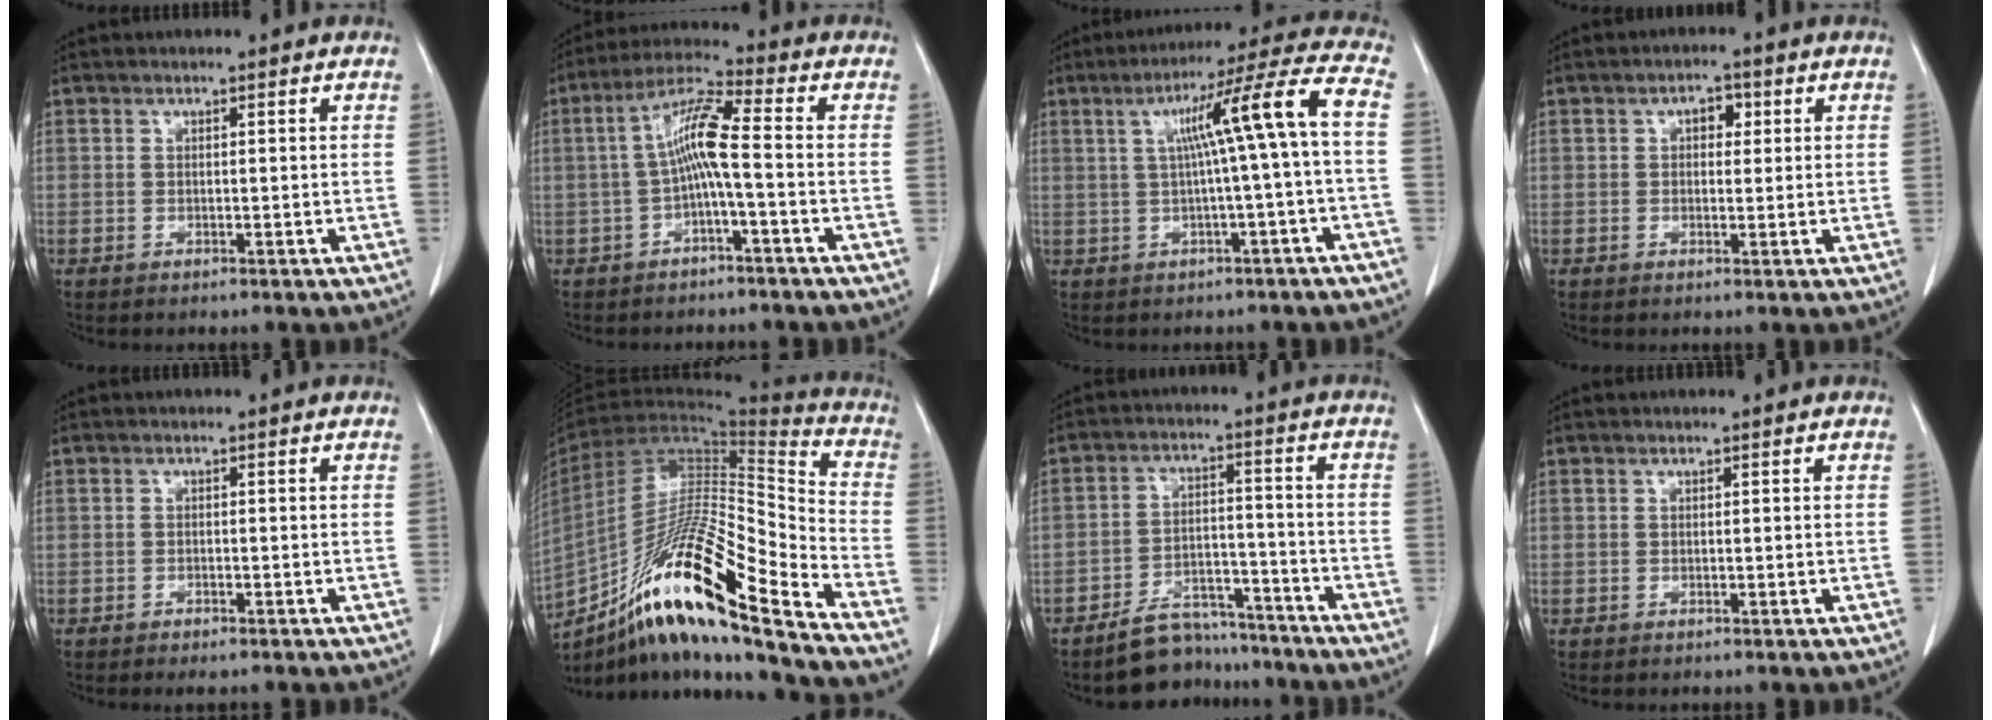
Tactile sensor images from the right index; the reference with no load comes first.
{"total": 7.7, "force": [-0.8, 0.3, 7.7], "torque": [-0.148, 0.022, -0.018]}
{"total": 10.9, "force": [0.5, -1.2, 10.8], "torque": [-0.159, 0.026, 0.009]}
{"total": 2.7, "force": [0.8, 1.6, 2.0], "torque": [-0.026, 0.010, 0.009]}
{"total": 1.4, "force": [-1.1, 0.4, 0.8], "torque": [-0.009, -0.001, -0.008]}
{"total": 23.6, "force": [-15.6, 1.3, 17.7], "torque": [-0.301, -0.020, -0.281]}
{"total": 7.6, "force": [-6.8, 3.3, 0.9], "torque": [-0.005, 0.028, -0.109]}
{"total": 0.0}